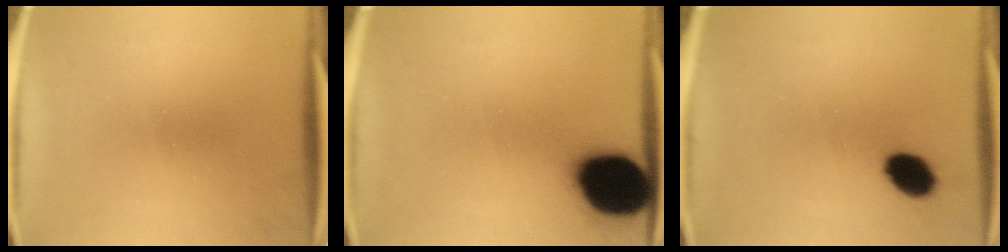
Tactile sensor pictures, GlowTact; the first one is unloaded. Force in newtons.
{"total": 19.9}
{"total": 6.7}